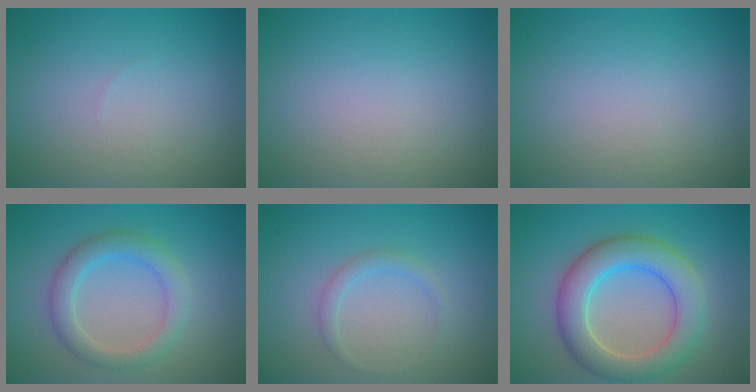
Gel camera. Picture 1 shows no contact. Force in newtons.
{"total": 0.0}
{"total": 0.0}
{"total": 3.5, "press": 3.5, "slide": 0.2}
{"total": 1.3, "press": 1.3, "slide": 0.0}
{"total": 6.6, "press": 6.6, "slide": 0.3}